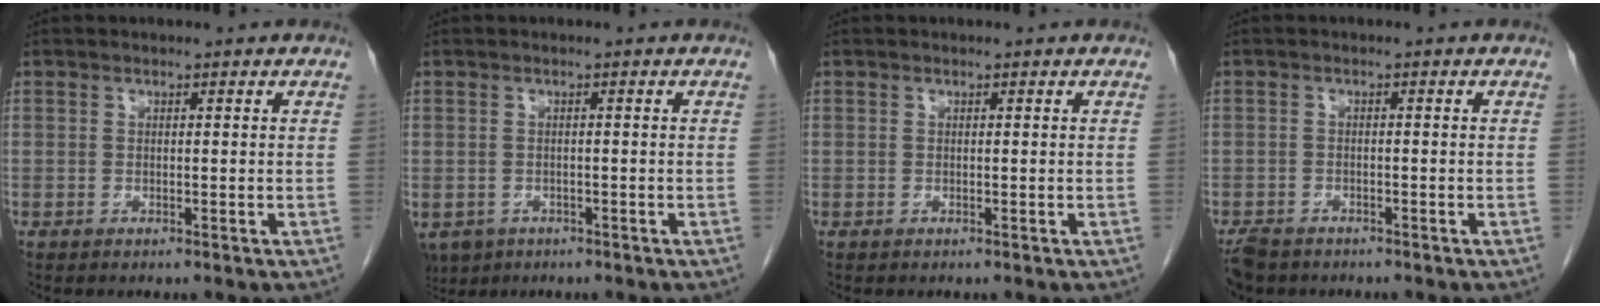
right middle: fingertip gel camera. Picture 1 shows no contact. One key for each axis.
{"total": 5.8, "fx": -3.3, "fy": 4.4, "fz": 1.9, "tx": -0.044, "ty": -0.003, "tz": -0.048}
{"total": 0.0}
{"total": 4.7, "fx": -3.9, "fy": 2.2, "fz": 1.4, "tx": -0.030, "ty": -0.007, "tz": -0.065}